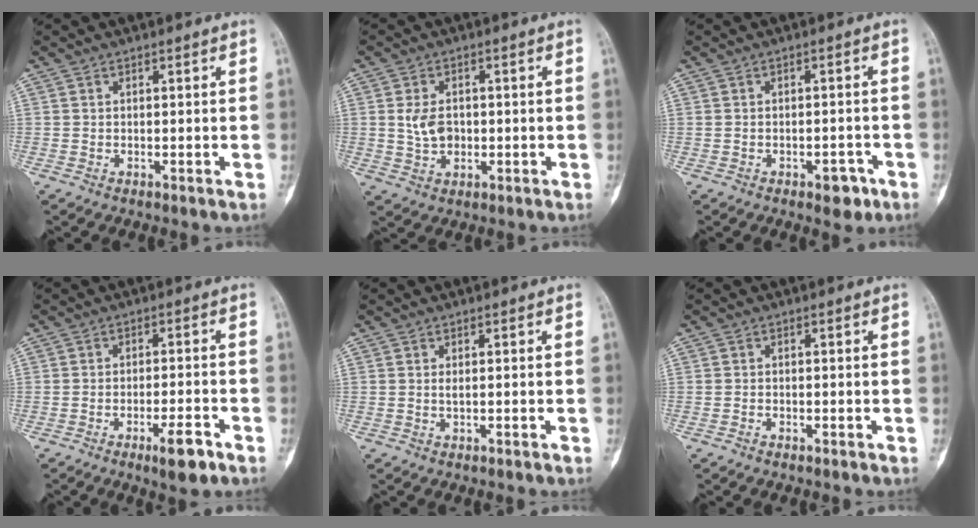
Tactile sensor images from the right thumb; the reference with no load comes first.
{"total": 5.1, "force": [0.2, 3.7, 3.6], "torque": [-0.057, 0.000, 0.008]}
{"total": 3.7, "force": [-2.0, 2.0, 2.4], "torque": [-0.012, 0.013, -0.023]}
{"total": 5.6, "force": [-3.3, 1.2, 4.4], "torque": [-0.066, 0.012, -0.049]}
{"total": 0.6, "force": [0.0, 0.1, 0.6], "torque": [-0.010, 0.000, 0.000]}
{"total": 0.6, "force": [-0.5, 0.2, 0.2], "torque": [-0.005, 0.004, -0.010]}